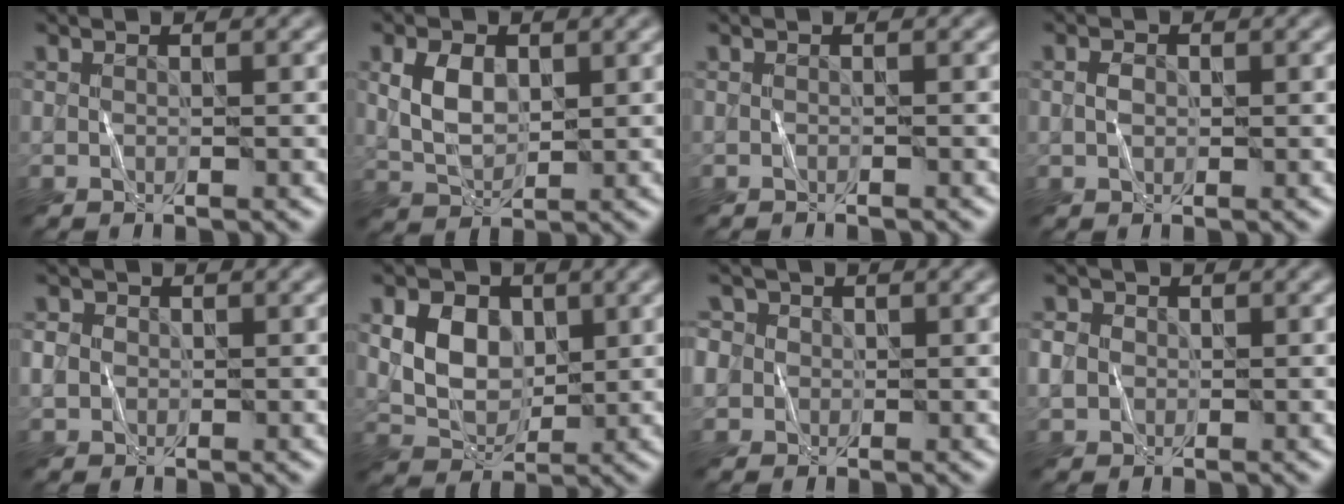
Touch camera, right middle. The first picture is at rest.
{"total": 3.4, "force": [1.1, 2.2, 2.3], "torque": [-0.050, 0.002, 0.022]}
{"total": 0.8, "force": [-0.8, 0.0, 0.3], "torque": [-0.002, -0.002, -0.011]}
{"total": 0.9, "force": [0.2, 0.7, 0.5], "torque": [-0.009, 0.003, 0.000]}
{"total": 1.9, "force": [-0.1, 1.8, 0.6], "torque": [-0.008, 0.003, -0.002]}
{"total": 5.4, "force": [1.6, 4.1, 3.1], "torque": [-0.067, -0.002, 0.024]}
{"total": 5.7, "force": [1.3, 5.2, 2.1], "torque": [-0.049, 0.036, -0.006]}
{"total": 2.3, "force": [-0.1, 2.2, 0.8], "torque": [-0.011, 0.004, -0.003]}